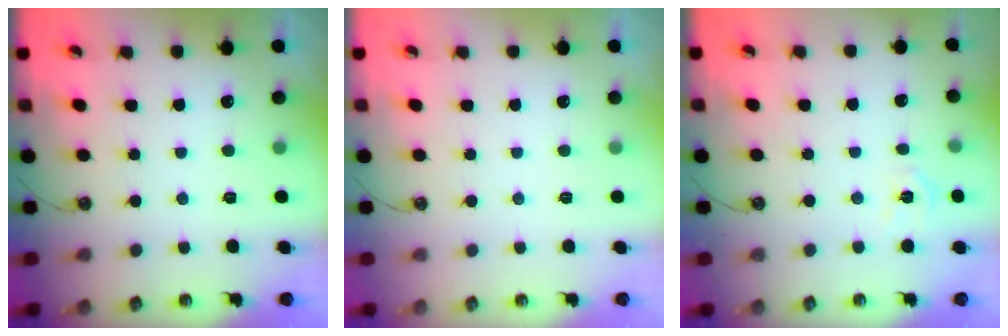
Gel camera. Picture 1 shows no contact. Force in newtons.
{"total": 0.0}
{"total": 5.3, "press": 5.2, "slide": 0.5}